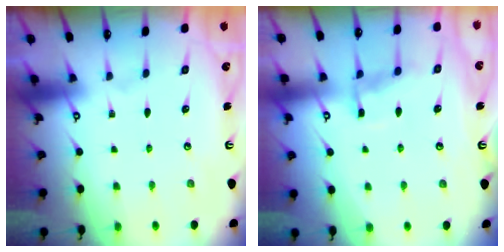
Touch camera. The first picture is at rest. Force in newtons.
{"total": 8.6, "press": 8.6, "slide": 0.9}